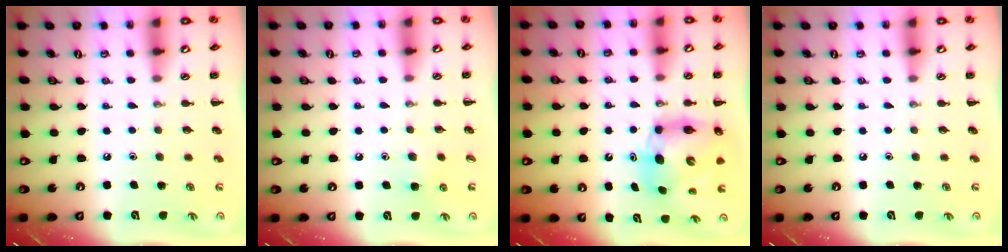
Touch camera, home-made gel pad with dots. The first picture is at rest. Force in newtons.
{"total": 3.0, "press": 2.7, "slide": 1.3}
{"total": 8.7, "press": 8.3, "slide": 2.5}
{"total": 0.0}